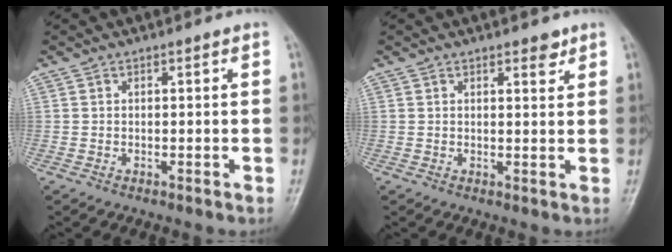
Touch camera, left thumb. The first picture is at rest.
{"total": 2.6, "force": [1.8, 1.0, 1.6], "torque": [-0.011, -0.010, 0.025]}